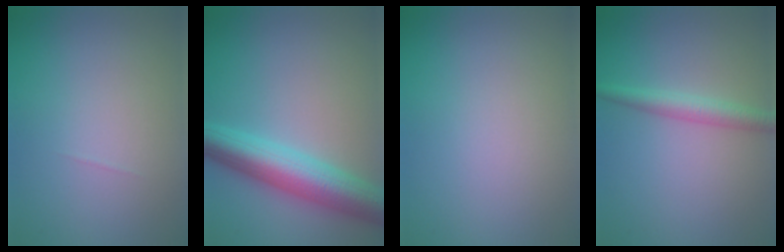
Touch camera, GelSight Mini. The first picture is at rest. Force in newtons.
{"total": 7.4, "press": 7.4, "slide": 0.2}
{"total": 0.0}
{"total": 2.4, "press": 2.4, "slide": 0.0}